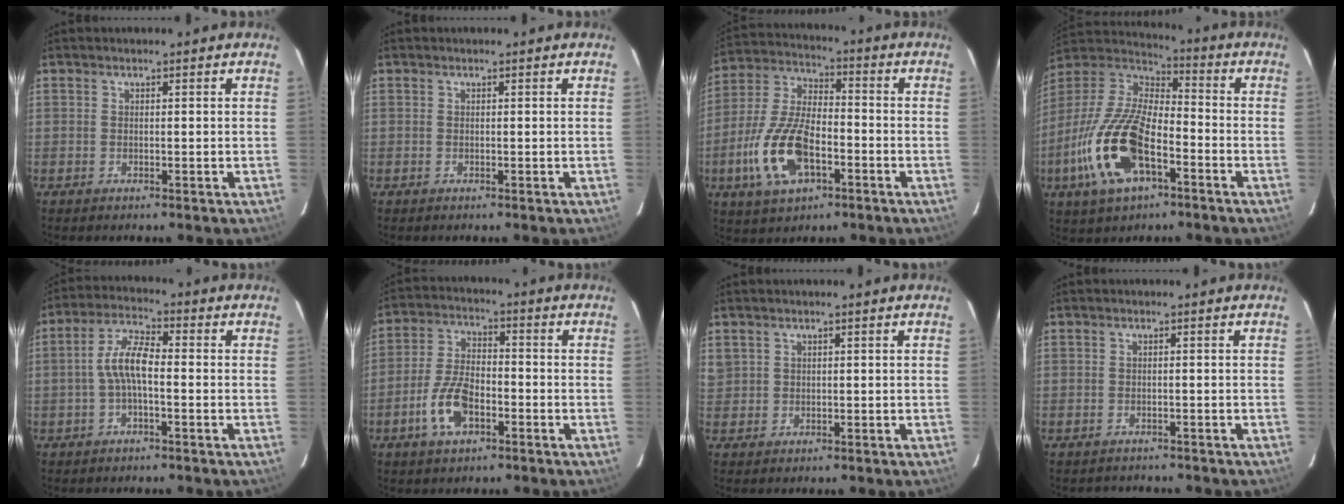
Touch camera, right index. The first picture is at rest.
{"total": 0.0}
{"total": 15.4, "force": [-5.7, 7.3, 12.4], "torque": [-0.272, -0.002, -0.103]}
{"total": 20.3, "force": [-8.1, 9.2, 16.2], "torque": [-0.346, -0.022, -0.157]}
{"total": 6.3, "force": [-1.2, 2.0, 5.9], "torque": [-0.122, 0.014, -0.024]}
{"total": 9.3, "force": [-4.1, 4.7, 6.9], "torque": [-0.147, 0.006, -0.073]}
{"total": 2.4, "force": [1.1, 2.1, 0.3], "torque": [0.004, 0.005, 0.026]}
{"total": 2.1, "force": [-1.9, 0.8, 0.1], "torque": [0.000, -0.003, -0.022]}